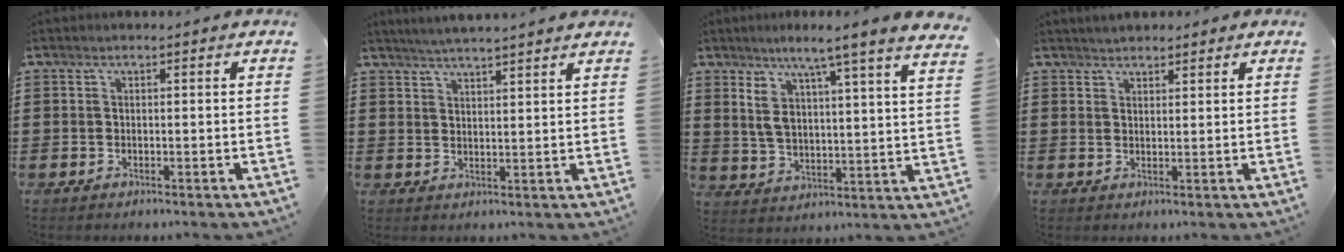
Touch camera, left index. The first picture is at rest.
{"total": 3.0, "force": [2.9, -0.6, 0.5], "torque": [-0.019, -0.011, 0.052]}
{"total": 7.1, "force": [5.1, 0.2, 4.9], "torque": [-0.116, -0.034, 0.079]}
{"total": 2.1, "force": [2.0, 0.4, 0.1], "torque": [-0.006, 0.002, 0.039]}